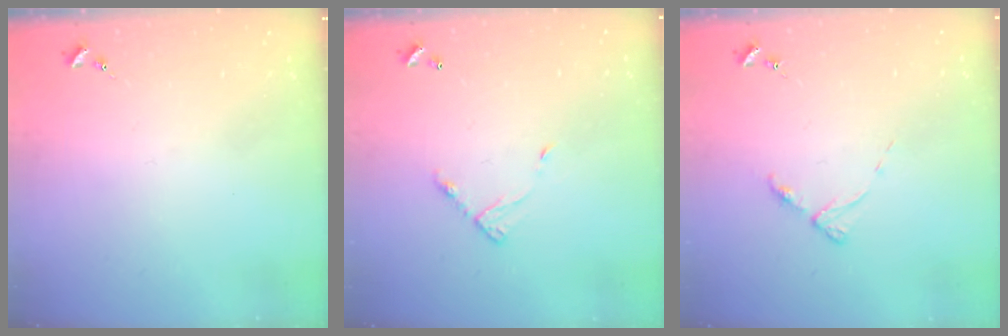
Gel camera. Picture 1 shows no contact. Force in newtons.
{"total": 7.3, "press": 7.3, "slide": 0.6}
{"total": 4.5, "press": 4.5, "slide": 0.5}